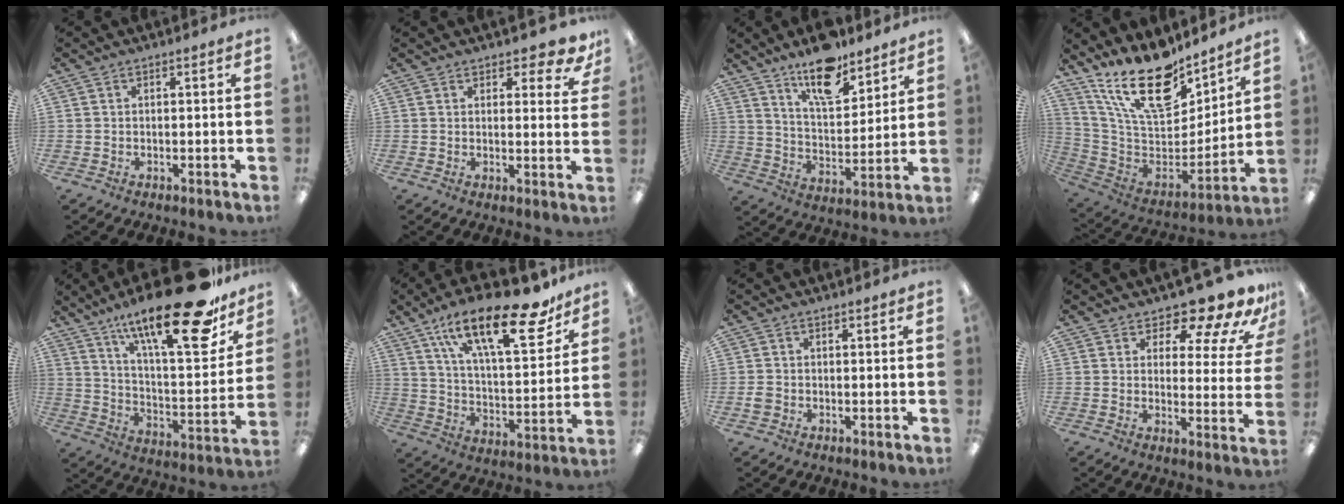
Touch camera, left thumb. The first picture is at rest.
{"total": 4.6, "force": [3.8, 1.8, 1.9], "torque": [-0.015, -0.022, 0.063]}
{"total": 13.7, "force": [10.9, 4.7, 6.9], "torque": [-0.108, -0.065, 0.188]}
{"total": 22.6, "force": [15.9, 9.4, 13.1], "torque": [-0.240, -0.107, 0.281]}
{"total": 25.9, "force": [18.0, 6.2, 17.5], "torque": [-0.261, -0.122, 0.287]}
{"total": 25.7, "force": [16.4, 8.9, 17.7], "torque": [-0.268, -0.088, 0.267]}
{"total": 1.5, "force": [-0.4, 1.3, 0.6], "torque": [-0.010, 0.003, -0.007]}
{"total": 12.1, "force": [10.3, 3.5, 5.4], "torque": [-0.081, -0.084, 0.176]}